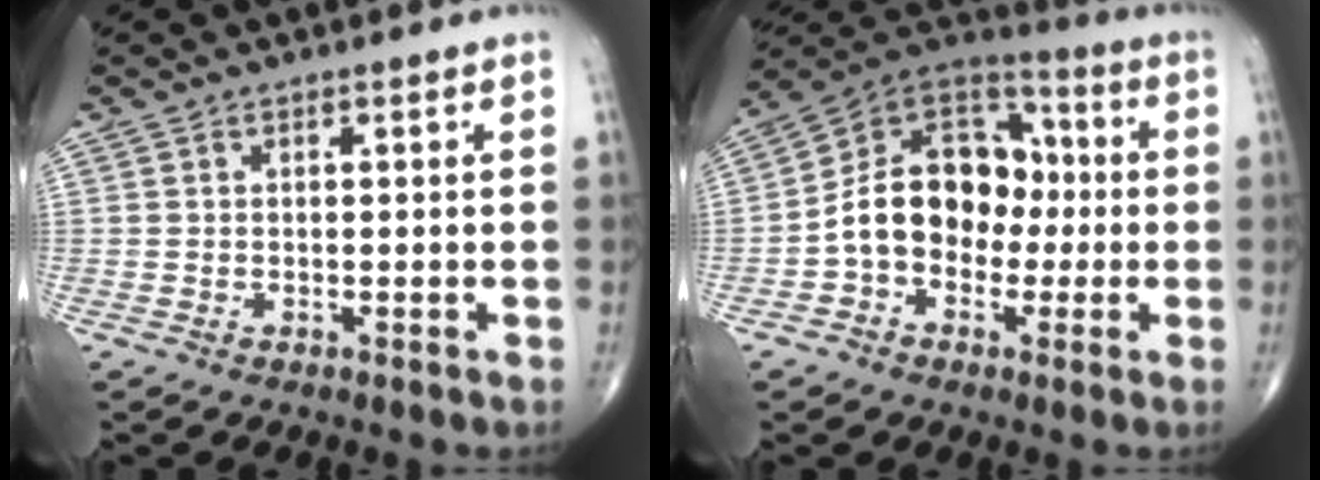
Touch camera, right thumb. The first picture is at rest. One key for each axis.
{"total": 15.5, "fx": -1.8, "fy": 11.5, "fz": 10.2, "tx": -0.133, "ty": 0.049, "tz": -0.044}